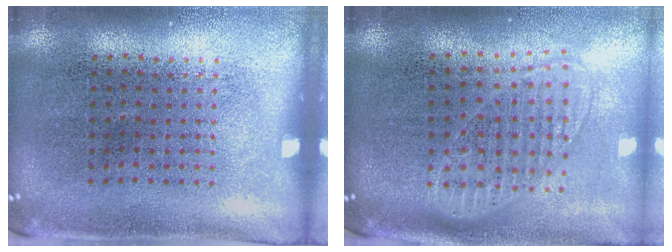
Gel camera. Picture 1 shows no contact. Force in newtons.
{"total": 1.7, "press": 1.4, "slide": 1.0}